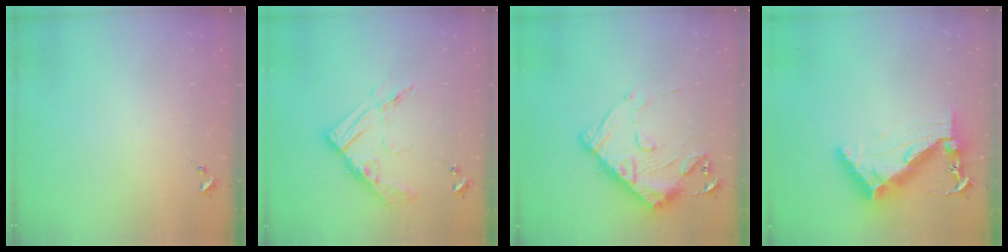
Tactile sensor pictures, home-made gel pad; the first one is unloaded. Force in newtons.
{"total": 12.4, "press": 12.4, "slide": 0.9}
{"total": 14.8, "press": 14.7, "slide": 1.5}
{"total": 13.5, "press": 13.4, "slide": 1.2}